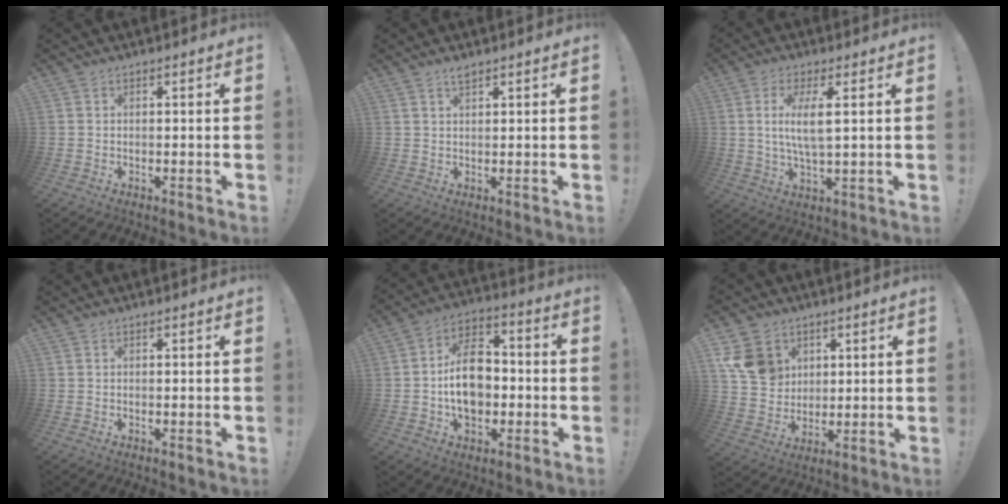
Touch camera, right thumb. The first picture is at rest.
{"total": 2.1, "force": [1.7, 0.6, 1.1], "torque": [-0.023, -0.004, 0.031]}
{"total": 7.7, "force": [2.0, 2.1, 7.2], "torque": [-0.129, -0.006, 0.029]}
{"total": 0.0}
{"total": 14.7, "force": [-1.5, 10.5, 10.1], "torque": [-0.173, 0.018, -0.028]}
{"total": 12.2, "force": [5.2, 10.1, 4.6], "torque": [-0.074, -0.017, 0.107]}